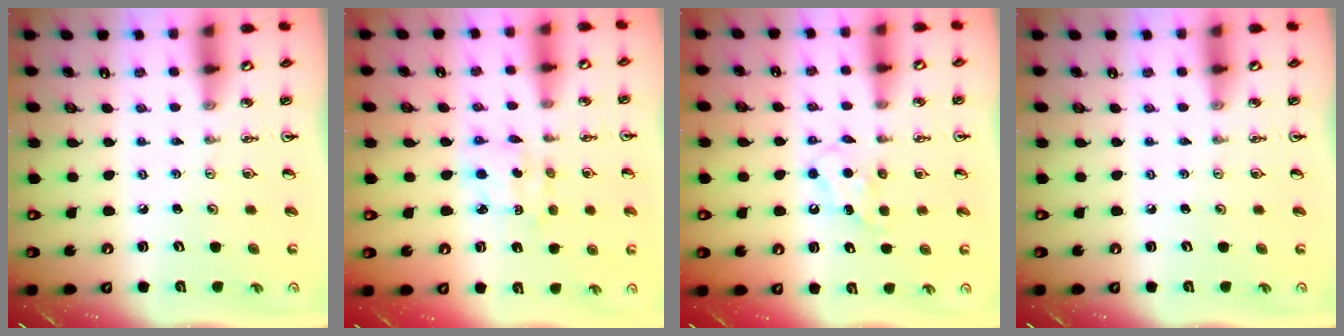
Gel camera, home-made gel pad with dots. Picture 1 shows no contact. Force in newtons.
{"total": 2.9, "press": 2.9, "slide": 0.2}
{"total": 5.3, "press": 5.2, "slide": 0.5}
{"total": 0.0}